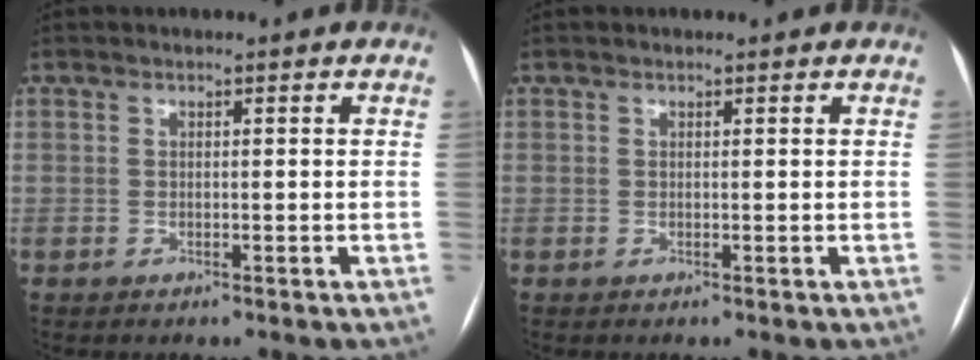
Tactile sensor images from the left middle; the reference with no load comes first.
{"total": 0.6, "force": [0.6, 0.2, 0.1], "torque": [-0.010, 0.009, 0.011]}